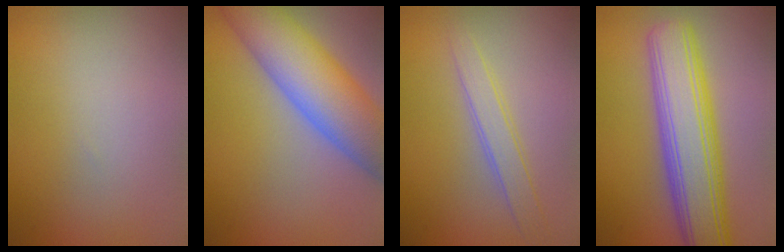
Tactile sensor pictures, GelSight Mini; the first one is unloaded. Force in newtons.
{"total": 9.5, "press": 9.5, "slide": 0.7}
{"total": 2.3, "press": 2.3, "slide": 0.1}
{"total": 9.0, "press": 9.0, "slide": 0.3}